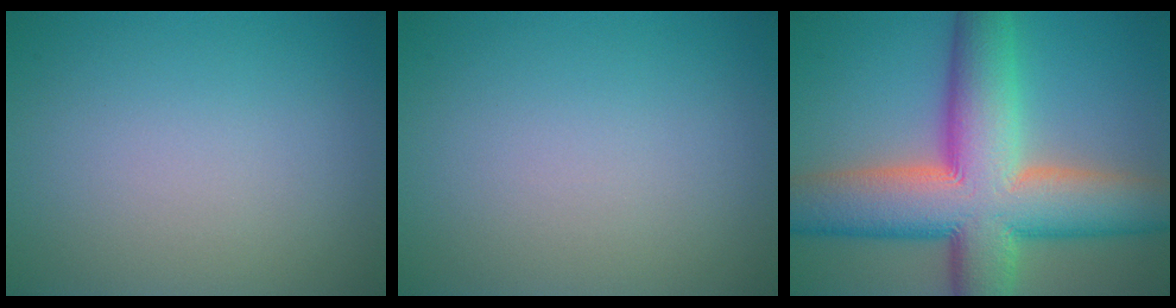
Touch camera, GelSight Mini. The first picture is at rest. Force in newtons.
{"total": 0.0}
{"total": 14.4, "press": 14.4, "slide": 0.9}